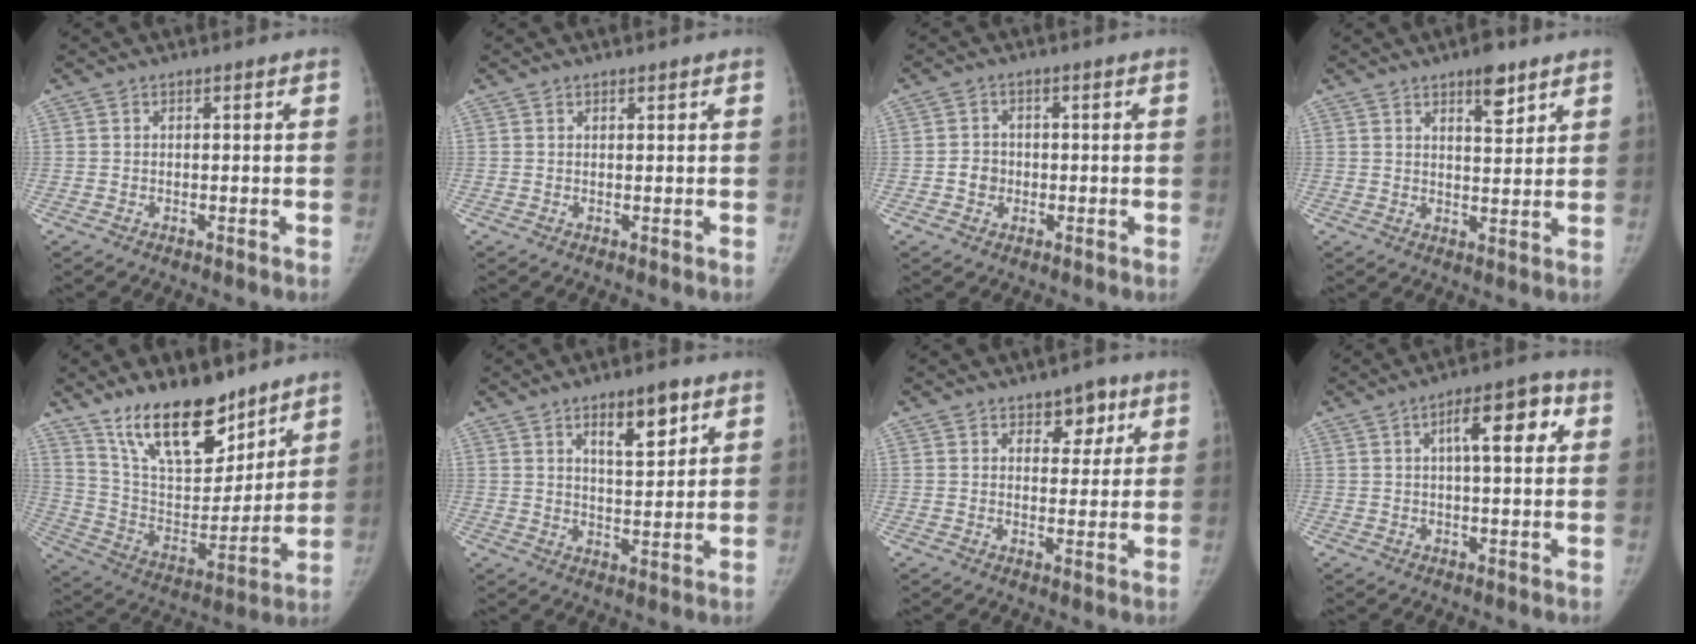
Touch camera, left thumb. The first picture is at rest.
{"total": 0.7, "force": [0.6, 0.3, 0.2], "torque": [-0.001, -0.004, 0.007]}
{"total": 3.2, "force": [-0.6, 2.9, 1.2], "torque": [-0.003, 0.006, -0.012]}
{"total": 6.2, "force": [4.0, 2.3, 4.1], "torque": [-0.043, -0.025, 0.057]}
{"total": 20.4, "force": [14.5, 8.8, 11.3], "torque": [-0.143, -0.083, 0.259]}
{"total": 9.1, "force": [4.8, 3.4, 6.8], "torque": [-0.085, -0.029, 0.077]}
{"total": 5.6, "force": [3.1, 3.6, 3.0], "torque": [-0.006, -0.014, 0.041]}
{"total": 9.3, "force": [2.8, 3.3, 8.2], "torque": [-0.099, 0.011, 0.035]}